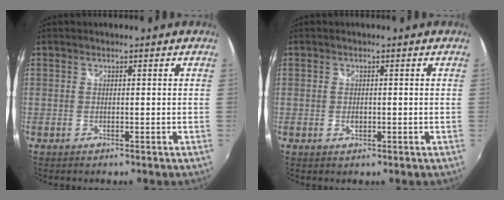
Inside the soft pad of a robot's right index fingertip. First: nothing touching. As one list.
[{"total": 1.3, "force": [-0.2, 0.8, 1.0], "torque": [-0.017, -0.002, -0.004]}]